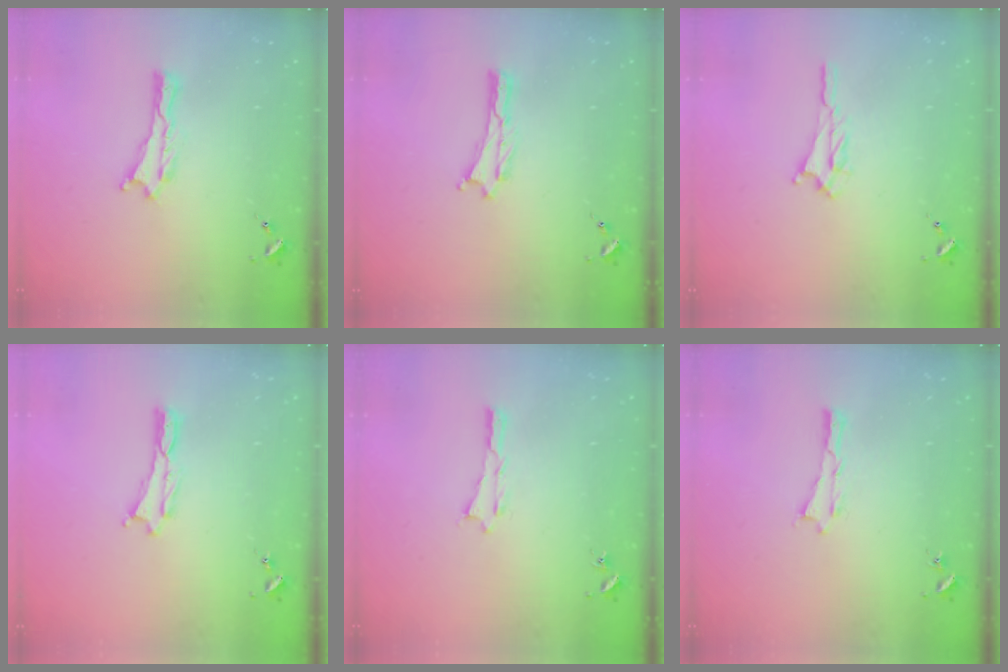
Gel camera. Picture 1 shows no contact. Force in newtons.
{"total": 0.0}
{"total": 1.7, "press": 1.6, "slide": 0.3}
{"total": 0.0}
{"total": 0.0}
{"total": 0.0}